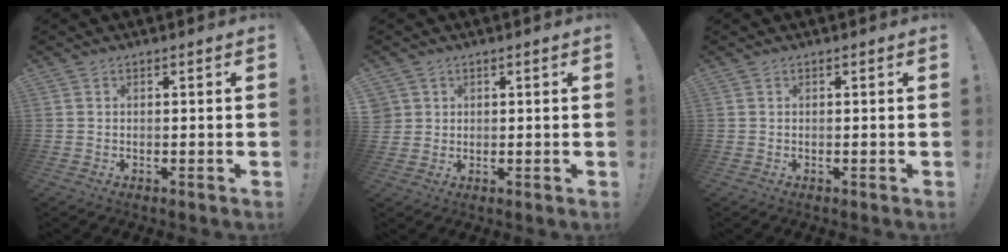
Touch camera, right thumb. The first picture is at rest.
{"total": 3.0, "force": [1.2, 2.7, 0.5], "torque": [-0.014, 0.000, 0.025]}
{"total": 0.0}